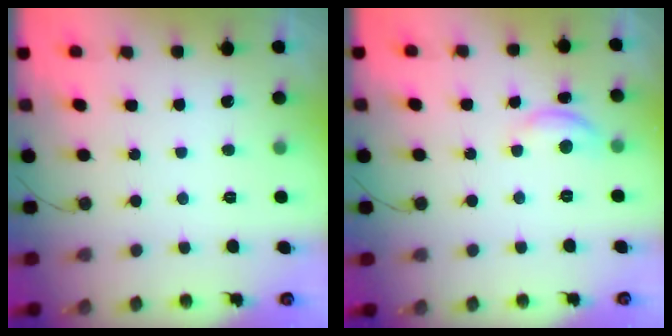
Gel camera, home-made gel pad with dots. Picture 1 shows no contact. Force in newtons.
{"total": 6.9, "press": 6.8, "slide": 0.4}